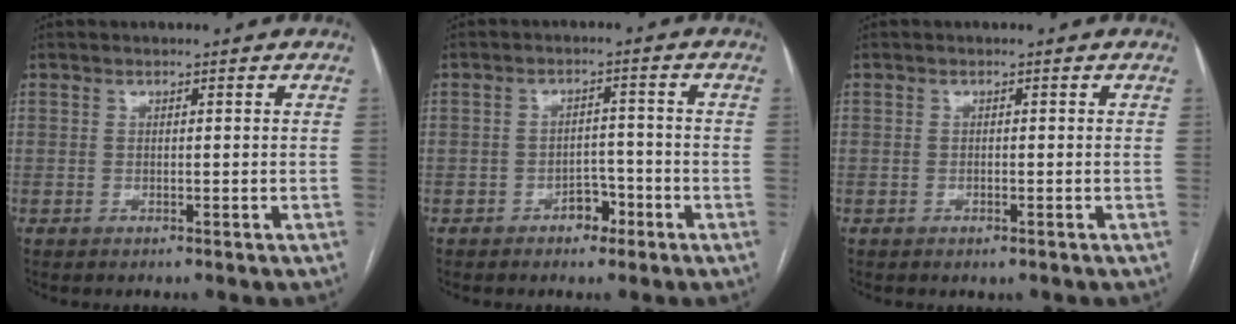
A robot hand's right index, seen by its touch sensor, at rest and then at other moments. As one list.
[{"total": 3.5, "force": [-2.1, 2.2, 1.7], "torque": [-0.017, 0.010, -0.031]}, {"total": 0.8, "force": [-0.5, 0.3, 0.5], "torque": [-0.009, -0.001, -0.003]}]